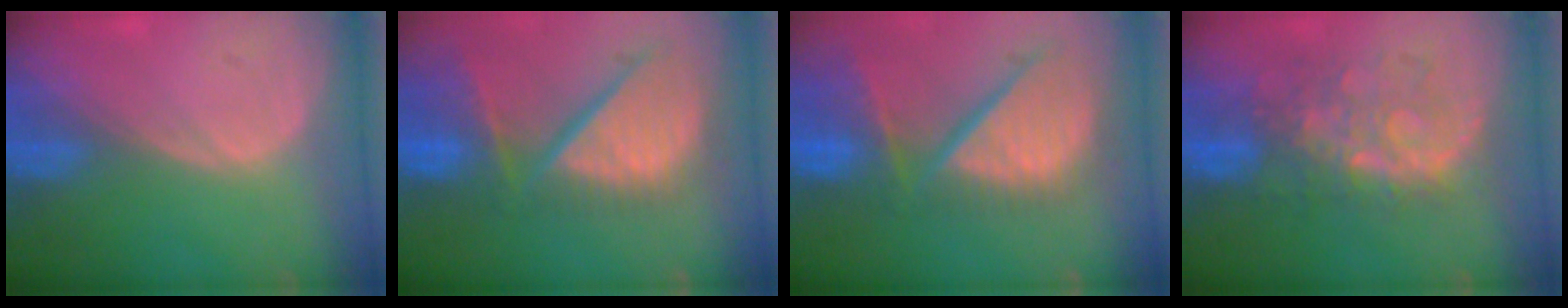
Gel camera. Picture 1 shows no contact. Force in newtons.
{"total": 13.1, "press": 10.9, "slide": 7.3}
{"total": 13.1, "press": 10.9, "slide": 7.3}
{"total": 8.6, "press": 8.3, "slide": 2.1}